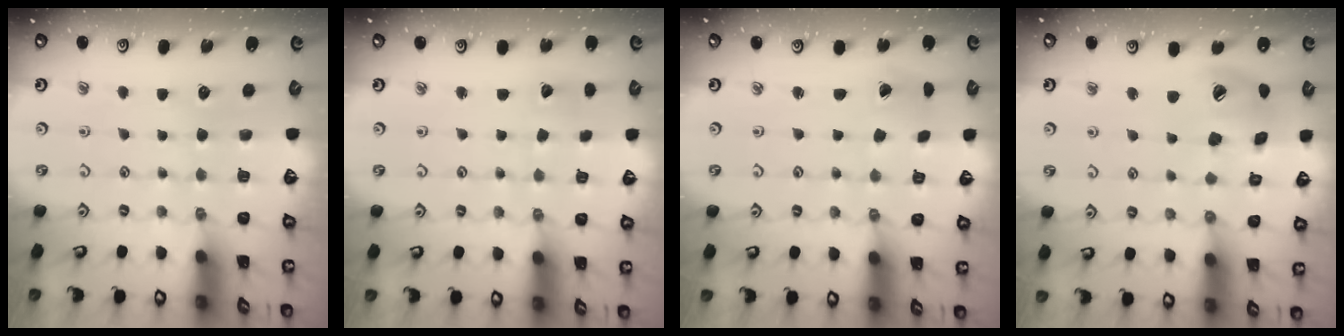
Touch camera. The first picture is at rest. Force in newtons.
{"total": 2.0, "press": 2.0, "slide": 0.2}
{"total": 1.2, "press": 1.2, "slide": 0.2}
{"total": 15.1, "press": 14.9, "slide": 2.4}